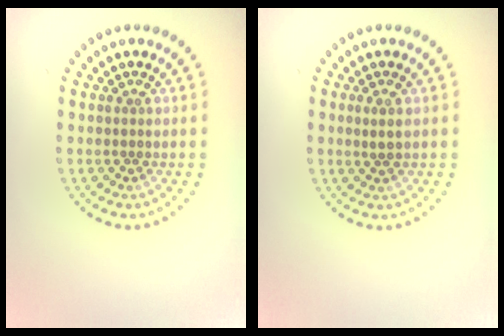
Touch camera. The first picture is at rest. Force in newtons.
{"total": 0.7, "press": 0.5, "slide": 0.5}